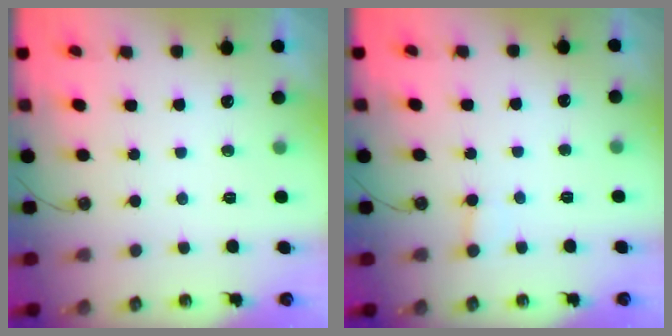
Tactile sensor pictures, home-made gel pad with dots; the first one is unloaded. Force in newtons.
{"total": 2.1, "press": 2.1, "slide": 0.2}